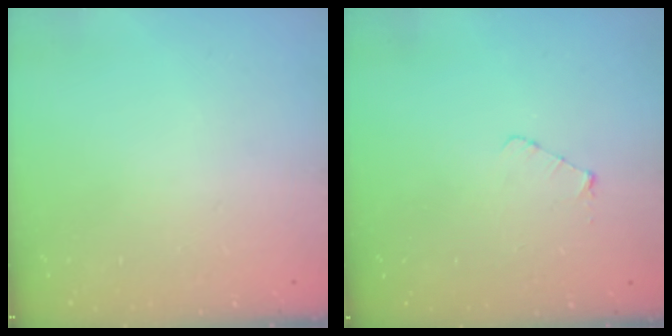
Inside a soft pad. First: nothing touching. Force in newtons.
{"total": 3.9, "press": 3.9, "slide": 0.4}